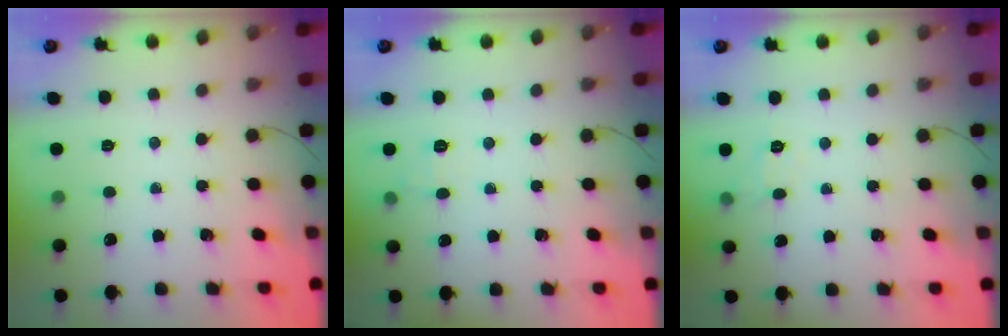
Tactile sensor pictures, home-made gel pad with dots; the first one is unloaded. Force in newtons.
{"total": 6.1, "press": 5.9, "slide": 1.6}
{"total": 6.1, "press": 5.9, "slide": 1.4}